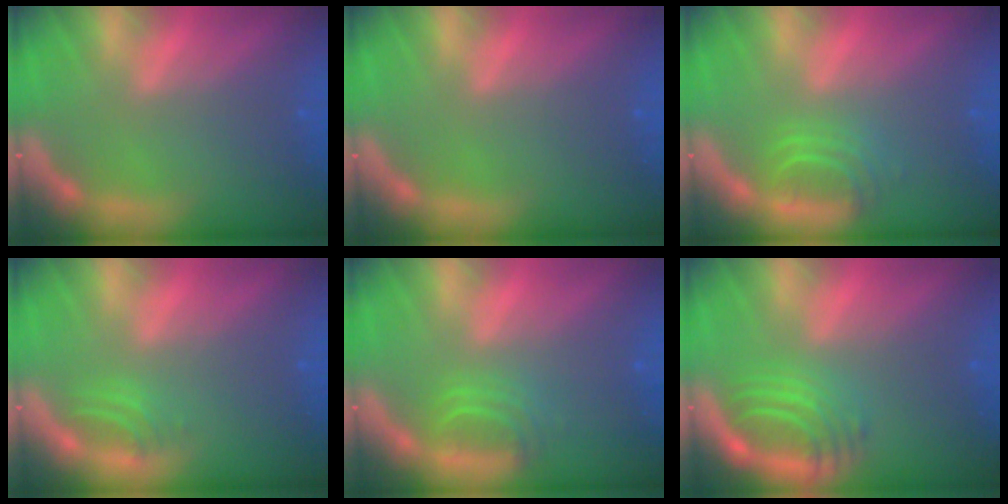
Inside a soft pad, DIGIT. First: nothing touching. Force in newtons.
{"total": 0.0}
{"total": 2.9}
{"total": 1.5}
{"total": 2.5}
{"total": 5.0}